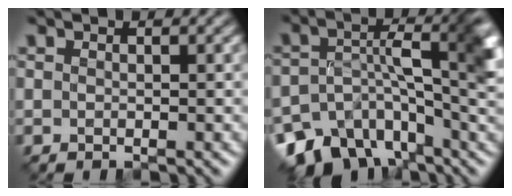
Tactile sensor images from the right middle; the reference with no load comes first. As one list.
[{"total": 10.2, "force": [-5.0, 5.5, 7.0], "torque": [-0.109, -0.008, -0.086]}]